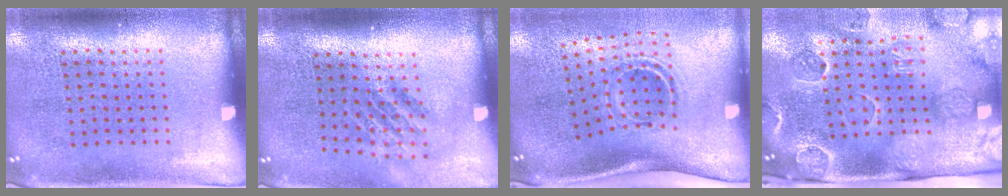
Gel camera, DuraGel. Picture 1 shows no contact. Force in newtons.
{"total": 1.8, "press": 1.2, "slide": 1.2}
{"total": 2.2, "press": 1.2, "slide": 1.8}
{"total": 3.3, "press": 3.2, "slide": 0.9}